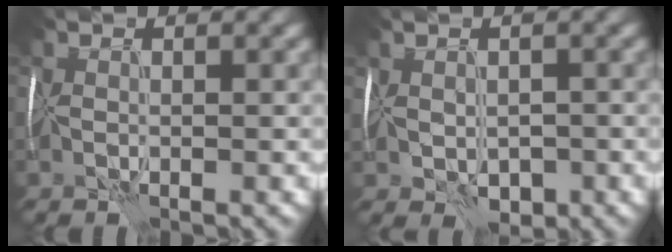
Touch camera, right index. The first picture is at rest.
{"total": 2.9, "force": [-0.5, 2.1, 2.0], "torque": [-0.025, 0.000, -0.007]}